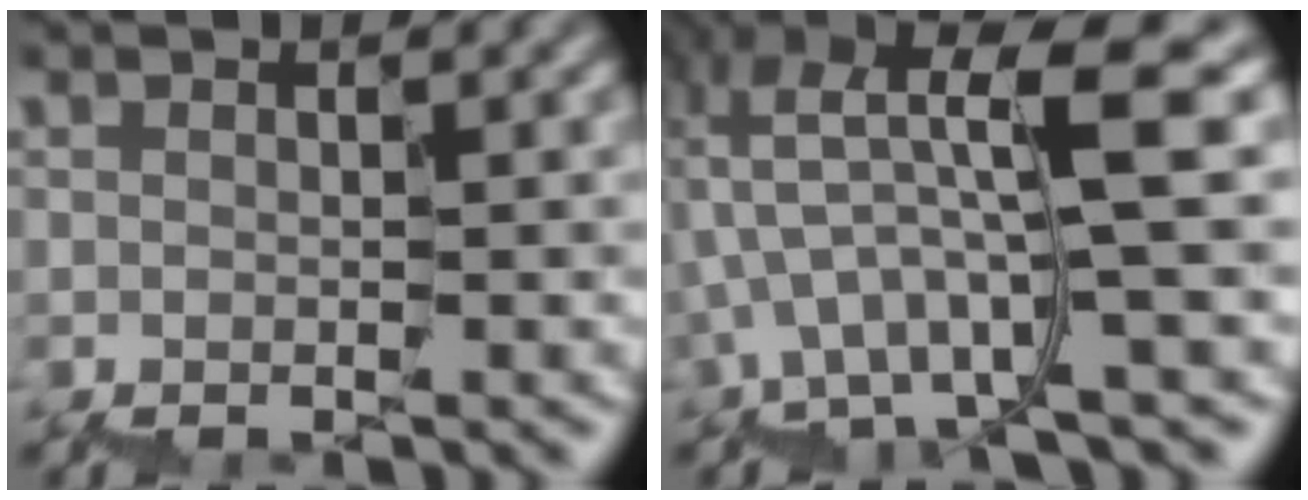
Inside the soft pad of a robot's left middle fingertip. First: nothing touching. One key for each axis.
{"total": 7.4, "fx": -0.4, "fy": 1.8, "fz": 7.2, "tx": -0.135, "ty": 0.012, "tz": -0.009}